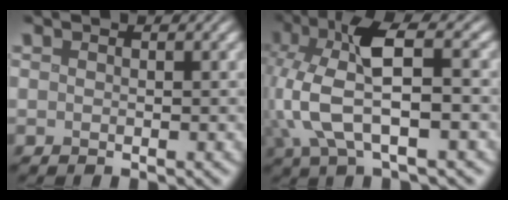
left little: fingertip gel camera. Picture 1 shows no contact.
{"total": 8.6, "force": [-0.2, 3.1, 8.0], "torque": [-0.184, 0.017, -0.011]}